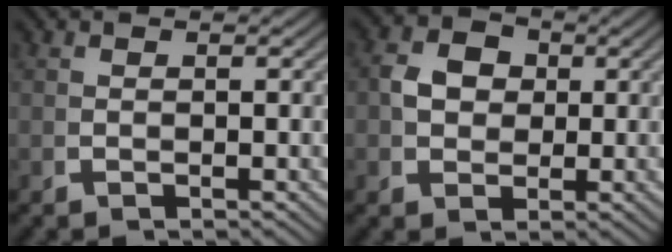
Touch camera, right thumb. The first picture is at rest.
{"total": 4.3, "force": [0.9, 3.4, 2.5], "torque": [-0.055, -0.013, 0.024]}